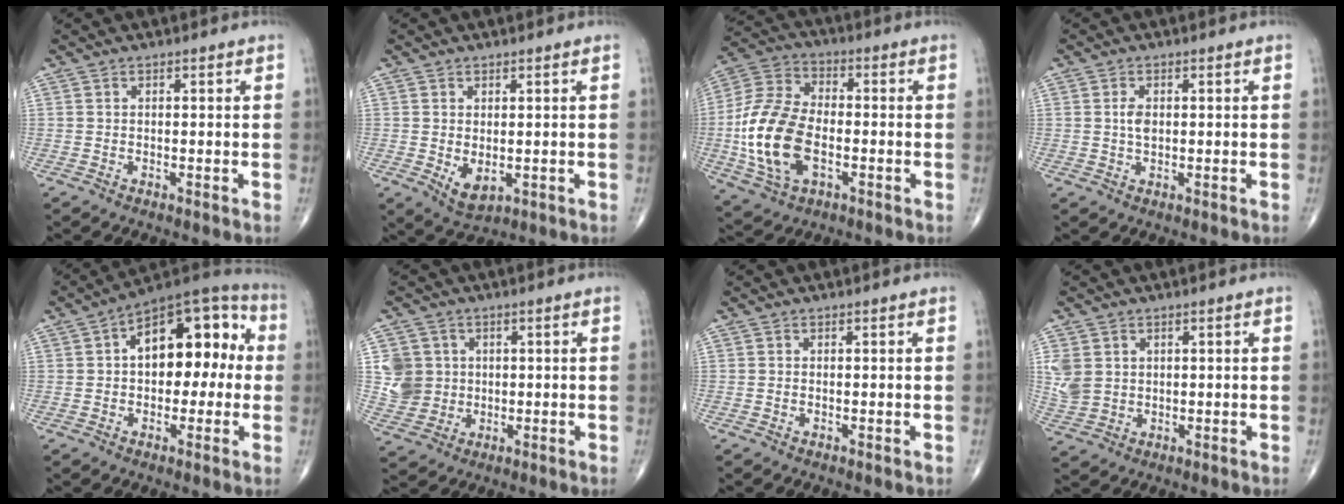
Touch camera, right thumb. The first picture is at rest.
{"total": 4.4, "force": [-0.5, 2.6, 3.6], "torque": [-0.054, -0.009, 0.006]}
{"total": 17.2, "force": [-3.2, 10.1, 13.5], "torque": [-0.278, 0.014, -0.059]}
{"total": 2.3, "force": [0.2, 1.3, 1.9], "torque": [-0.034, -0.002, 0.004]}
{"total": 17.0, "force": [2.0, 9.6, 13.9], "torque": [-0.159, 0.044, 0.019]}
{"total": 7.3, "force": [1.1, 7.0, 1.9], "torque": [-0.012, -0.001, 0.024]}
{"total": 0.0}
{"total": 5.9, "force": [1.4, 4.8, 3.1], "torque": [-0.061, -0.004, 0.039]}